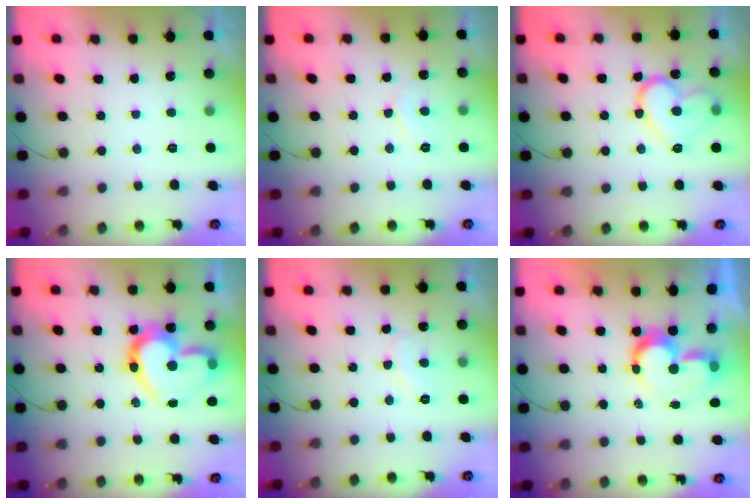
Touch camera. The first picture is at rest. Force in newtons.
{"total": 5.2, "press": 5.2, "slide": 0.6}
{"total": 14.6, "press": 14.6, "slide": 1.2}
{"total": 19.8, "press": 19.7, "slide": 1.7}
{"total": 7.4, "press": 7.3, "slide": 0.7}
{"total": 9.3, "press": 9.3, "slide": 0.9}